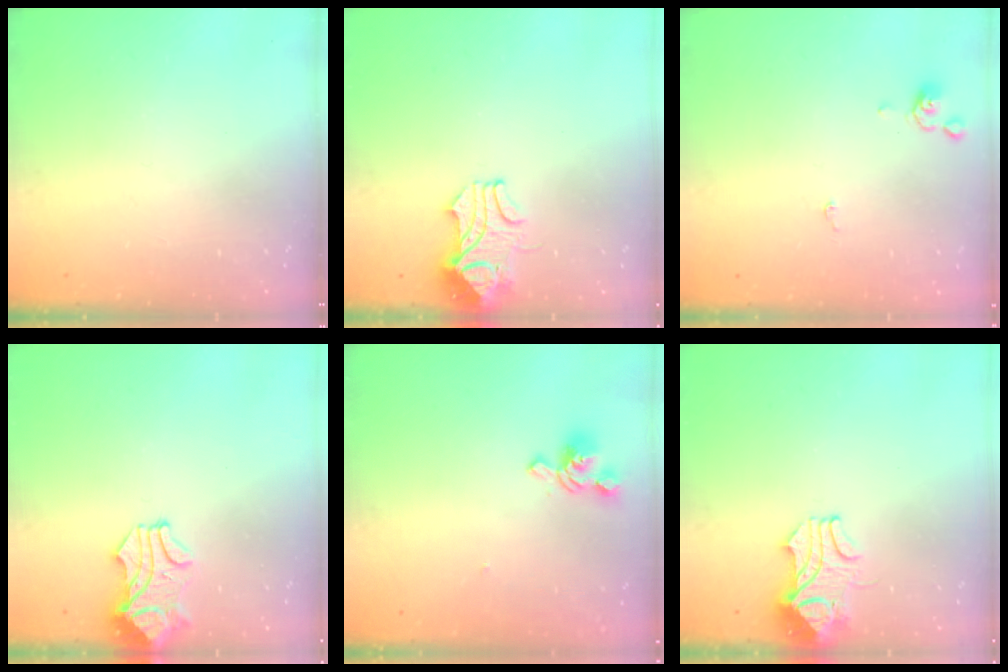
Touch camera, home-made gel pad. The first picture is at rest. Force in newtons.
{"total": 2.4, "press": 2.3, "slide": 0.8}
{"total": 0.0}
{"total": 0.0}
{"total": 1.2, "press": 0.2, "slide": 1.1}
{"total": 2.4, "press": 2.3, "slide": 0.8}